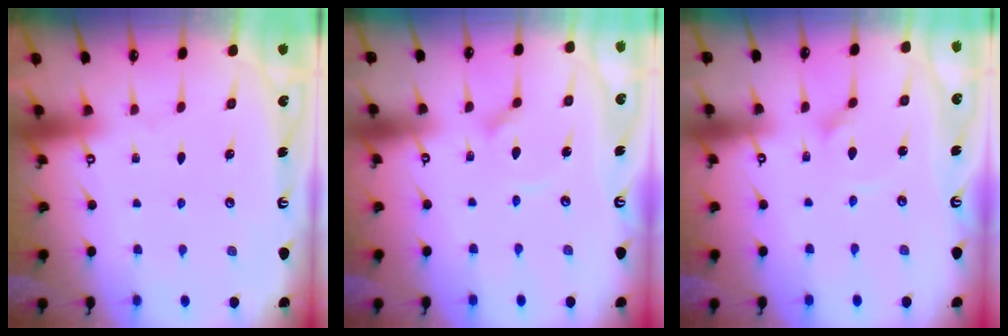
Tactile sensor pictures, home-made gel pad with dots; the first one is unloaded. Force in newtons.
{"total": 4.2, "press": 4.2, "slide": 0.4}
{"total": 2.6, "press": 2.6, "slide": 0.2}